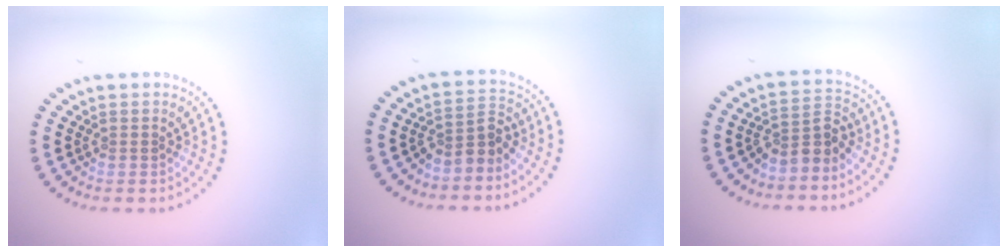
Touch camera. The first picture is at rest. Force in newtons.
{"total": 2.5, "press": 1.9, "slide": 1.6}
{"total": 2.7, "press": 2.0, "slide": 1.9}